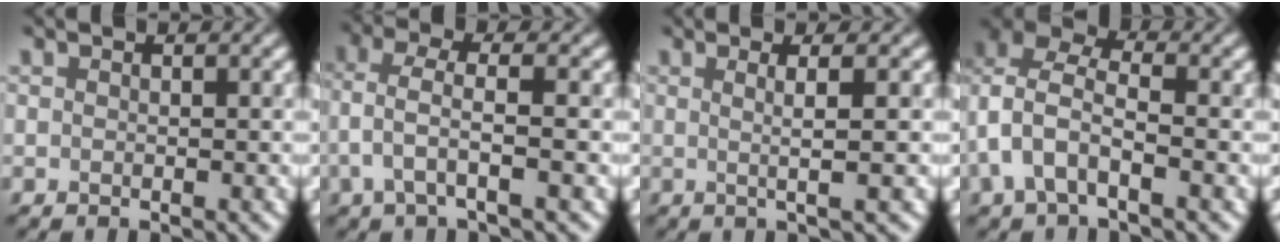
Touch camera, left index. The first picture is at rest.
{"total": 2.8, "force": [-0.4, 0.9, 2.7], "torque": [-0.062, 0.014, -0.009]}
{"total": 3.0, "force": [0.4, 0.7, 2.8], "torque": [-0.040, 0.005, -0.008]}
{"total": 5.7, "force": [-0.9, 3.6, 4.3], "torque": [-0.092, 0.015, -0.026]}